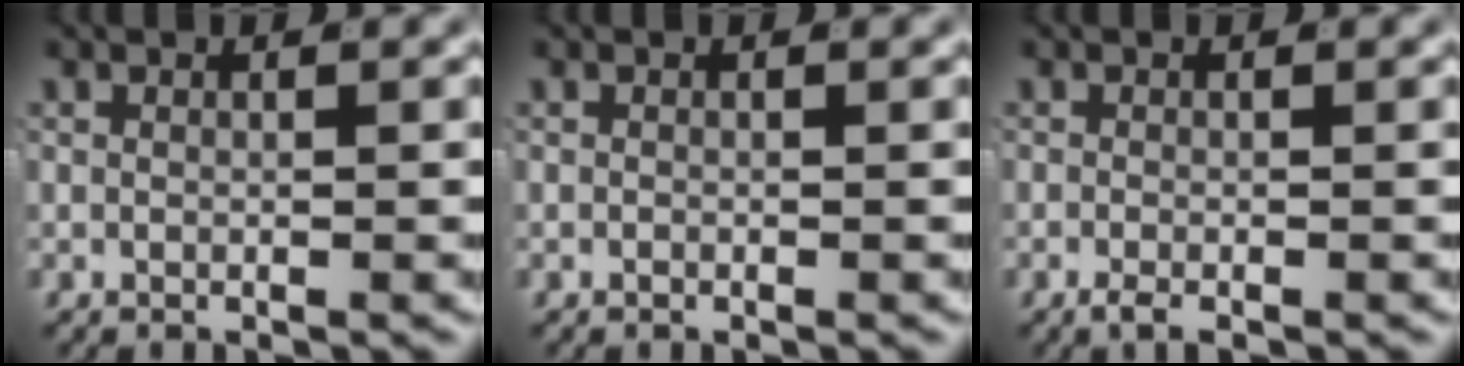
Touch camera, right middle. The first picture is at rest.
{"total": 0.0}
{"total": 1.7, "force": [-1.3, 0.7, 0.8], "torque": [-0.015, -0.005, -0.022]}